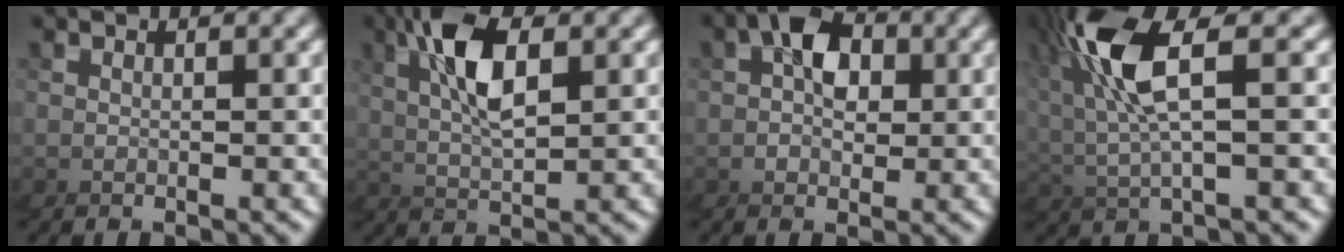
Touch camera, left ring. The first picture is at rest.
{"total": 4.2, "force": [3.0, -0.1, 2.9], "torque": [-0.095, 0.029, 0.033]}
{"total": 5.1, "force": [1.0, 4.5, 2.1], "torque": [-0.067, -0.011, 0.015]}
{"total": 6.2, "force": [2.1, 2.0, 5.5], "torque": [-0.154, 0.013, 0.040]}